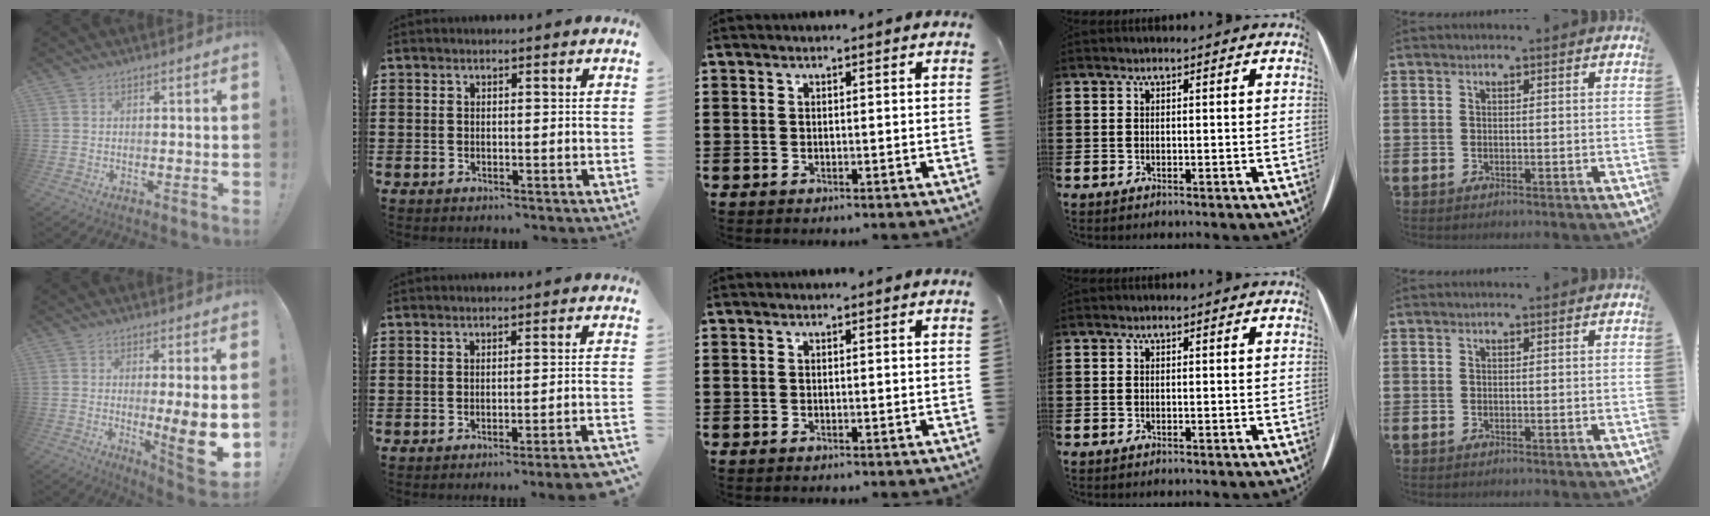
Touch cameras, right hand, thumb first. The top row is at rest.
{"thumb": {"total": 12.5, "force": [-1.0, 1.4, 12.4], "torque": [-0.164, -0.017, -0.008]}, "index": {"total": 2.6, "force": [-2.2, -0.6, 1.4], "torque": [-0.023, -0.007, -0.043]}}